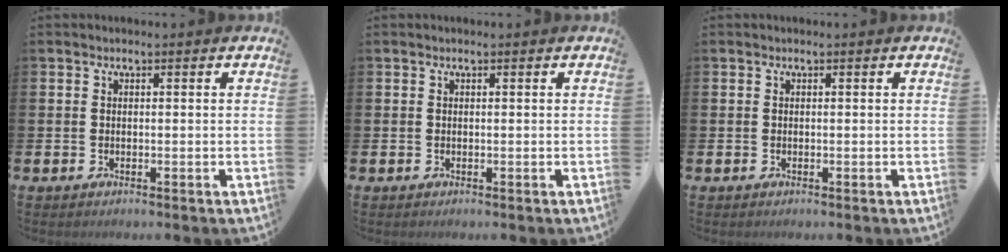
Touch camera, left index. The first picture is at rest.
{"total": 0.0}
{"total": 0.0}